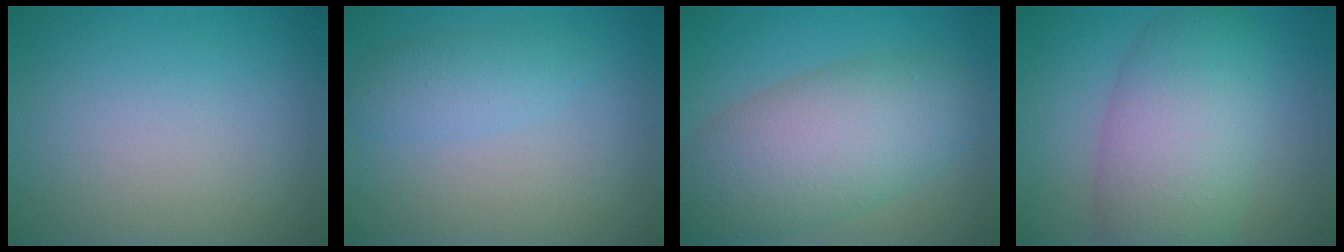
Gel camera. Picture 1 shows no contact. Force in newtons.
{"total": 2.1, "press": 2.1, "slide": 0.1}
{"total": 8.1, "press": 8.1, "slide": 0.6}
{"total": 7.8, "press": 7.8, "slide": 0.4}